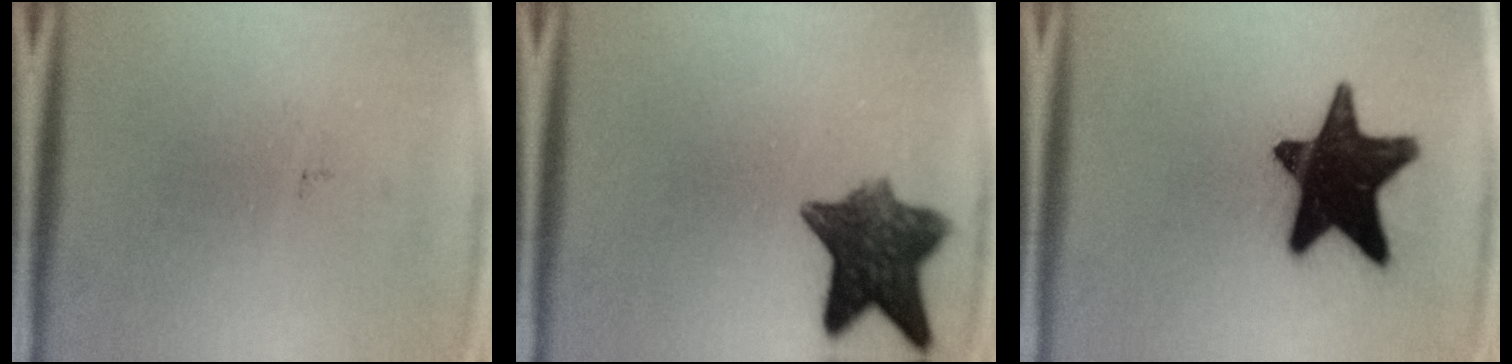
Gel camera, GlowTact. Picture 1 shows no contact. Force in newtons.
{"total": 9.7}
{"total": 19.3}